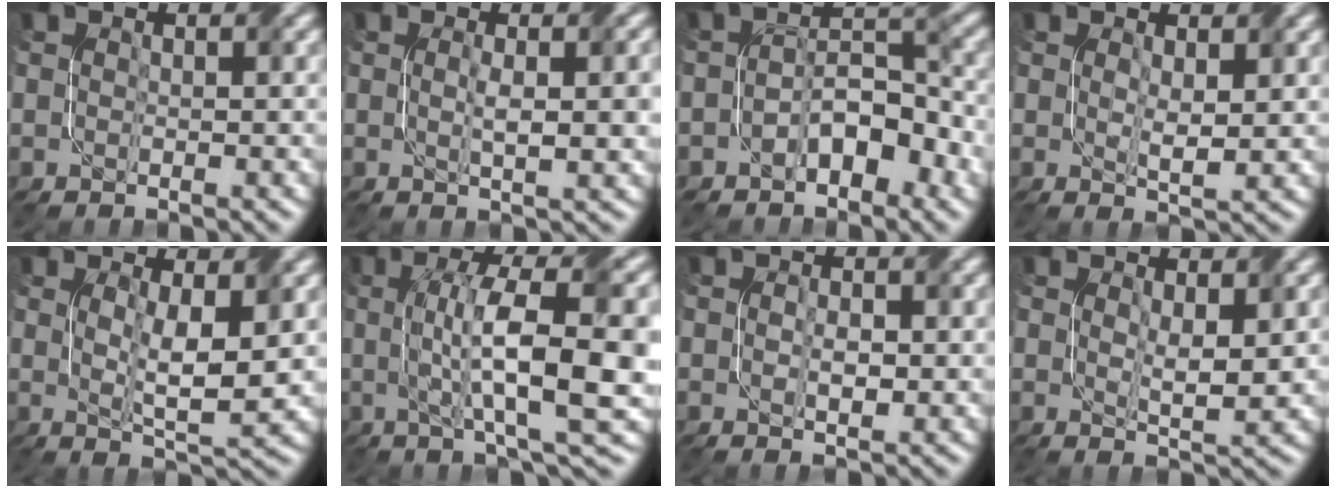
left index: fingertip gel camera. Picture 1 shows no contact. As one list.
[{"total": 3.6, "force": [0.2, 0.7, 3.5], "torque": [-0.054, 0.004, 0.004]}, {"total": 4.4, "force": [-2.2, 2.3, 3.1], "torque": [-0.048, 0.014, -0.037]}, {"total": 2.2, "force": [0.7, 0.6, 1.9], "torque": [-0.039, -0.006, 0.016]}, {"total": 4.7, "force": [0.8, 1.0, 4.5], "torque": [-0.082, -0.010, 0.019]}, {"total": 12.0, "force": [0.6, 2.9, 11.6], "torque": [-0.169, 0.011, 0.011]}, {"total": 2.0, "force": [0.0, 1.0, 1.7], "torque": [-0.033, -0.002, 0.003]}, {"total": 2.6, "force": [0.8, 0.7, 2.4], "torque": [-0.046, -0.005, 0.018]}]